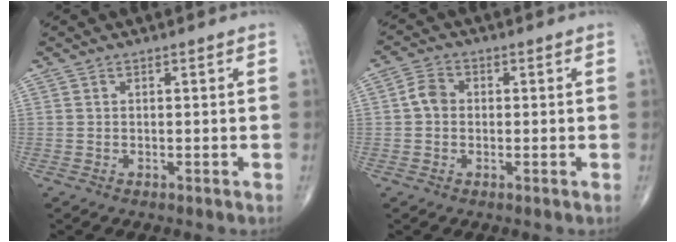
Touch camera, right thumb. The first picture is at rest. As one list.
[{"total": 3.5, "force": [0.0, 2.8, 2.1], "torque": [-0.035, 0.010, -0.007]}]